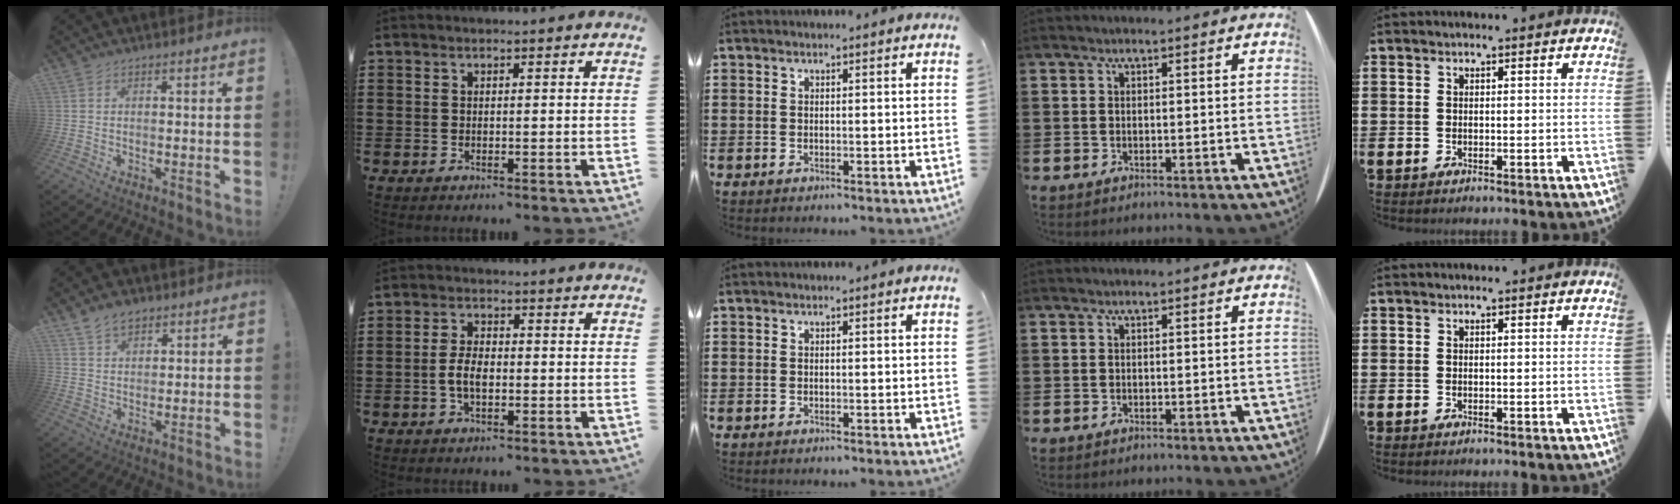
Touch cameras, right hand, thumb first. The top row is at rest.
{"thumb": {"total": 5.7, "force": [4.1, 3.4, 2.2], "torque": [-0.034, -0.016, 0.076]}, "index": {"total": 4.3, "force": [-0.9, 2.1, 3.6], "torque": [-0.086, -0.001, -0.022]}}